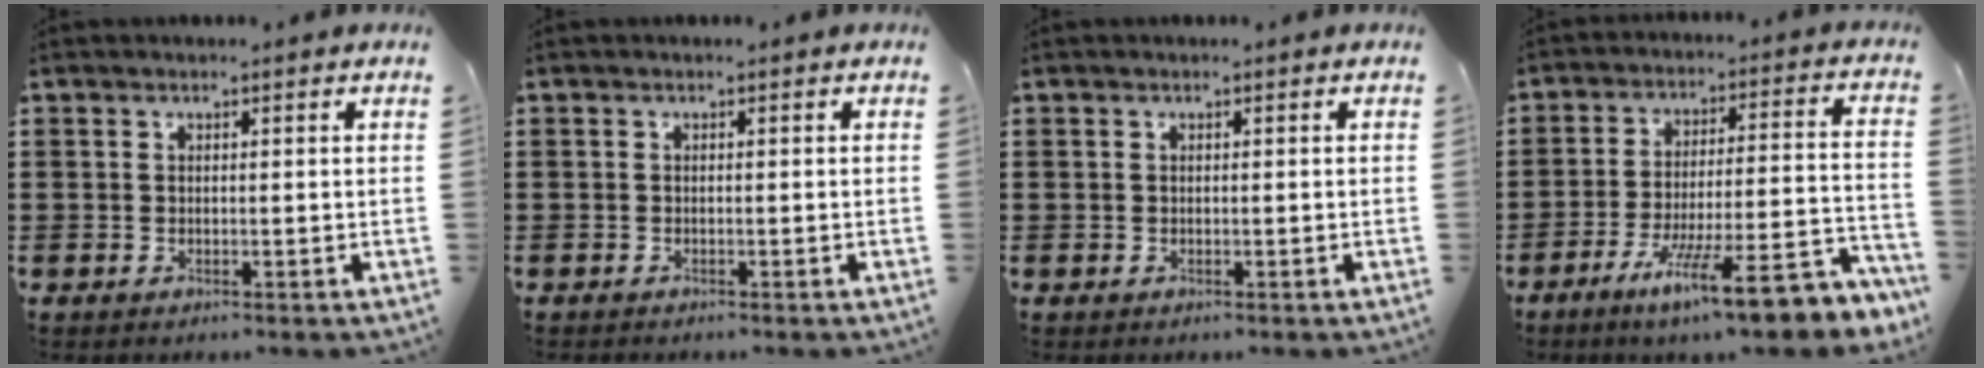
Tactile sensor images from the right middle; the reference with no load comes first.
{"total": 0.0}
{"total": 0.0}
{"total": 12.1, "force": [-8.9, 1.2, 8.1], "torque": [-0.132, 0.016, -0.161]}